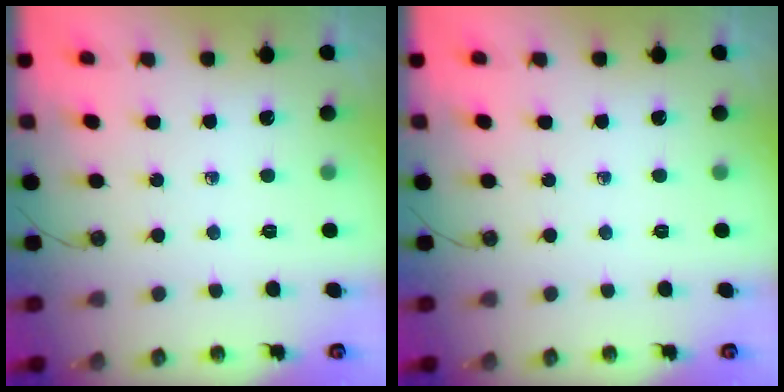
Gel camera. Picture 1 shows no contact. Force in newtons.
{"total": 0.0}